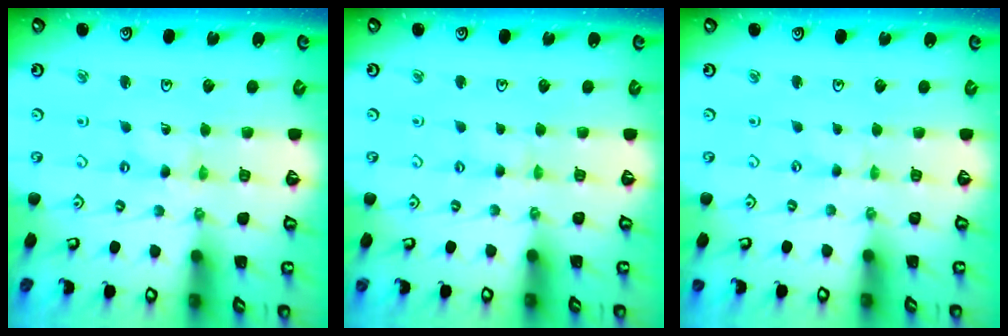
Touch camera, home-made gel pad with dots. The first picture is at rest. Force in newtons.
{"total": 1.8, "press": 1.7, "slide": 0.3}
{"total": 0.7, "press": 0.7, "slide": 0.1}